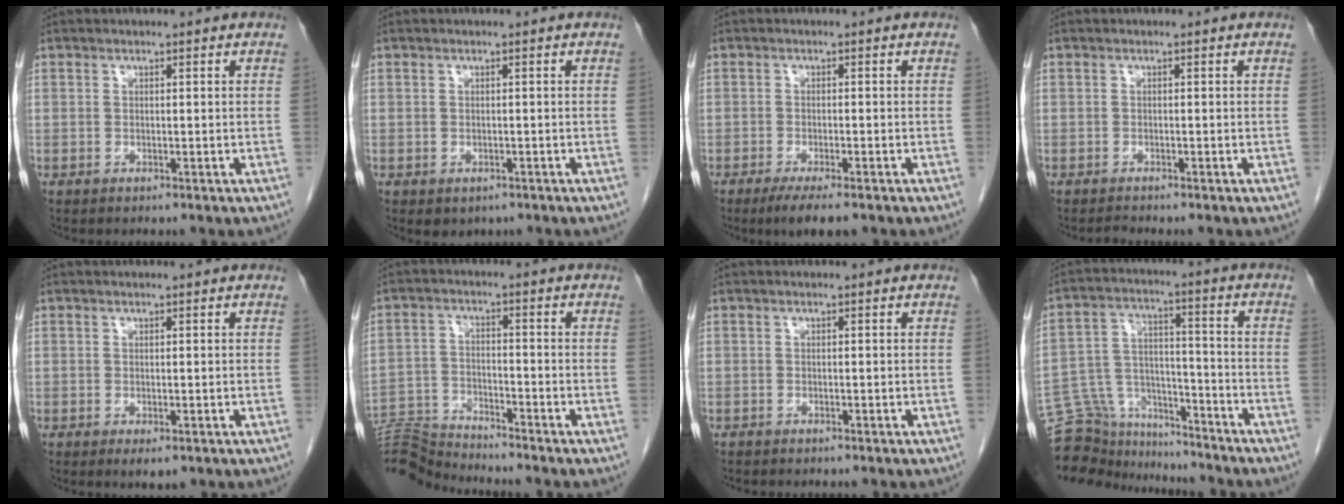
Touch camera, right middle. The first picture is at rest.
{"total": 1.9, "force": [-1.0, 1.4, 0.7], "torque": [-0.008, 0.000, -0.004]}
{"total": 5.4, "force": [-3.8, 0.9, 3.7], "torque": [-0.054, -0.012, -0.055]}
{"total": 0.7, "force": [-0.7, -0.2, 0.0], "torque": [-0.003, -0.005, -0.011]}
{"total": 2.0, "force": [-1.0, 0.8, 1.5], "torque": [-0.018, -0.004, -0.009]}
{"total": 8.8, "force": [-8.8, -0.7, 0.2], "torque": [-0.010, 0.004, -0.166]}
{"total": 1.4, "force": [-1.3, 0.5, 0.5], "torque": [-0.014, -0.002, -0.016]}
{"total": 13.5, "force": [-12.7, 4.1, 2.1], "torque": [-0.043, 0.054, -0.210]}